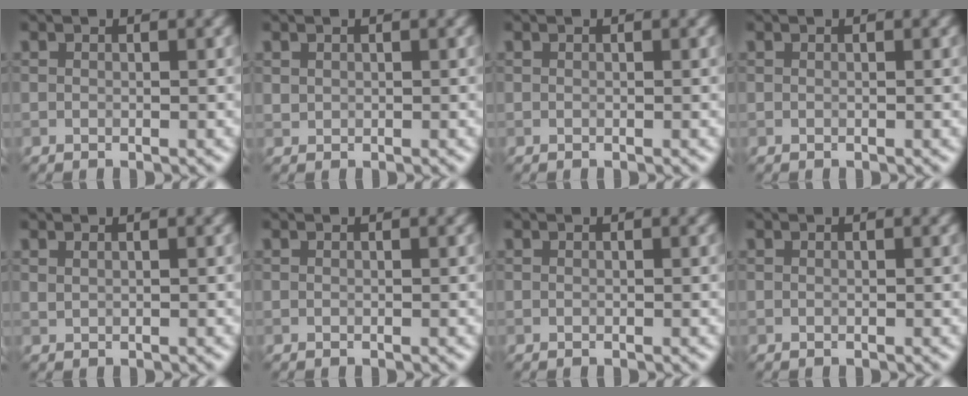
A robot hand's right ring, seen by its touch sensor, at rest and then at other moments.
{"total": 0.7, "force": [0.3, 0.5, 0.2], "torque": [-0.002, -0.002, 0.011]}
{"total": 0.0}
{"total": 0.0}
{"total": 0.5, "force": [0.4, 0.2, 0.2], "torque": [-0.007, -0.001, 0.009]}
{"total": 0.0}
{"total": 0.0}
{"total": 0.0}